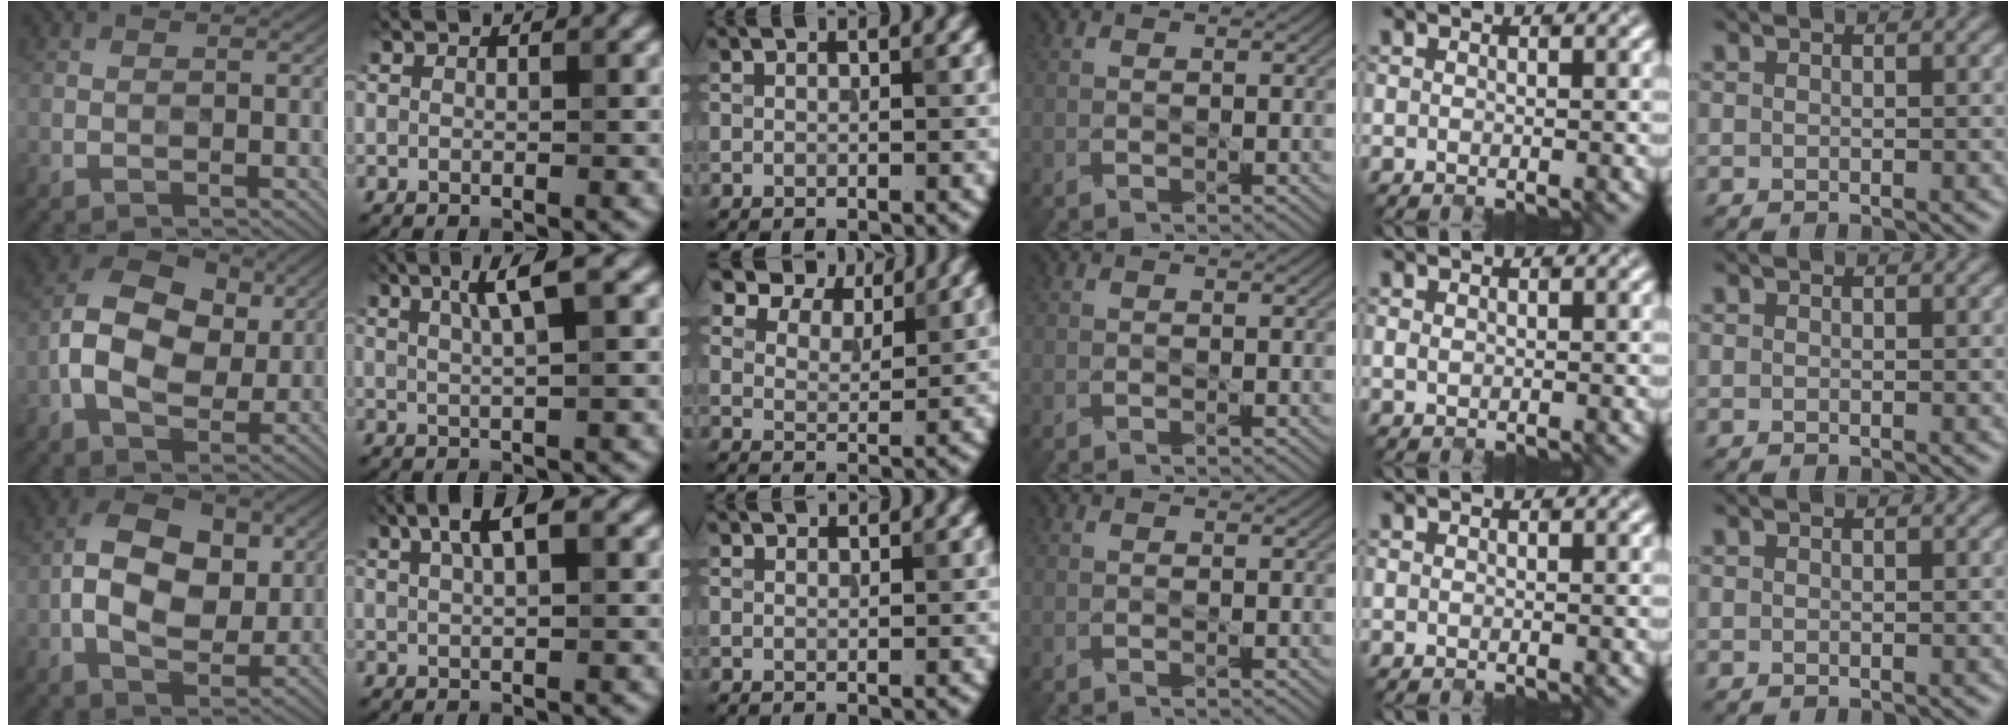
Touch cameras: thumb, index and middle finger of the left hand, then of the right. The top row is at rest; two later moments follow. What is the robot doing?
{"motion": "open", "object": "folder"}